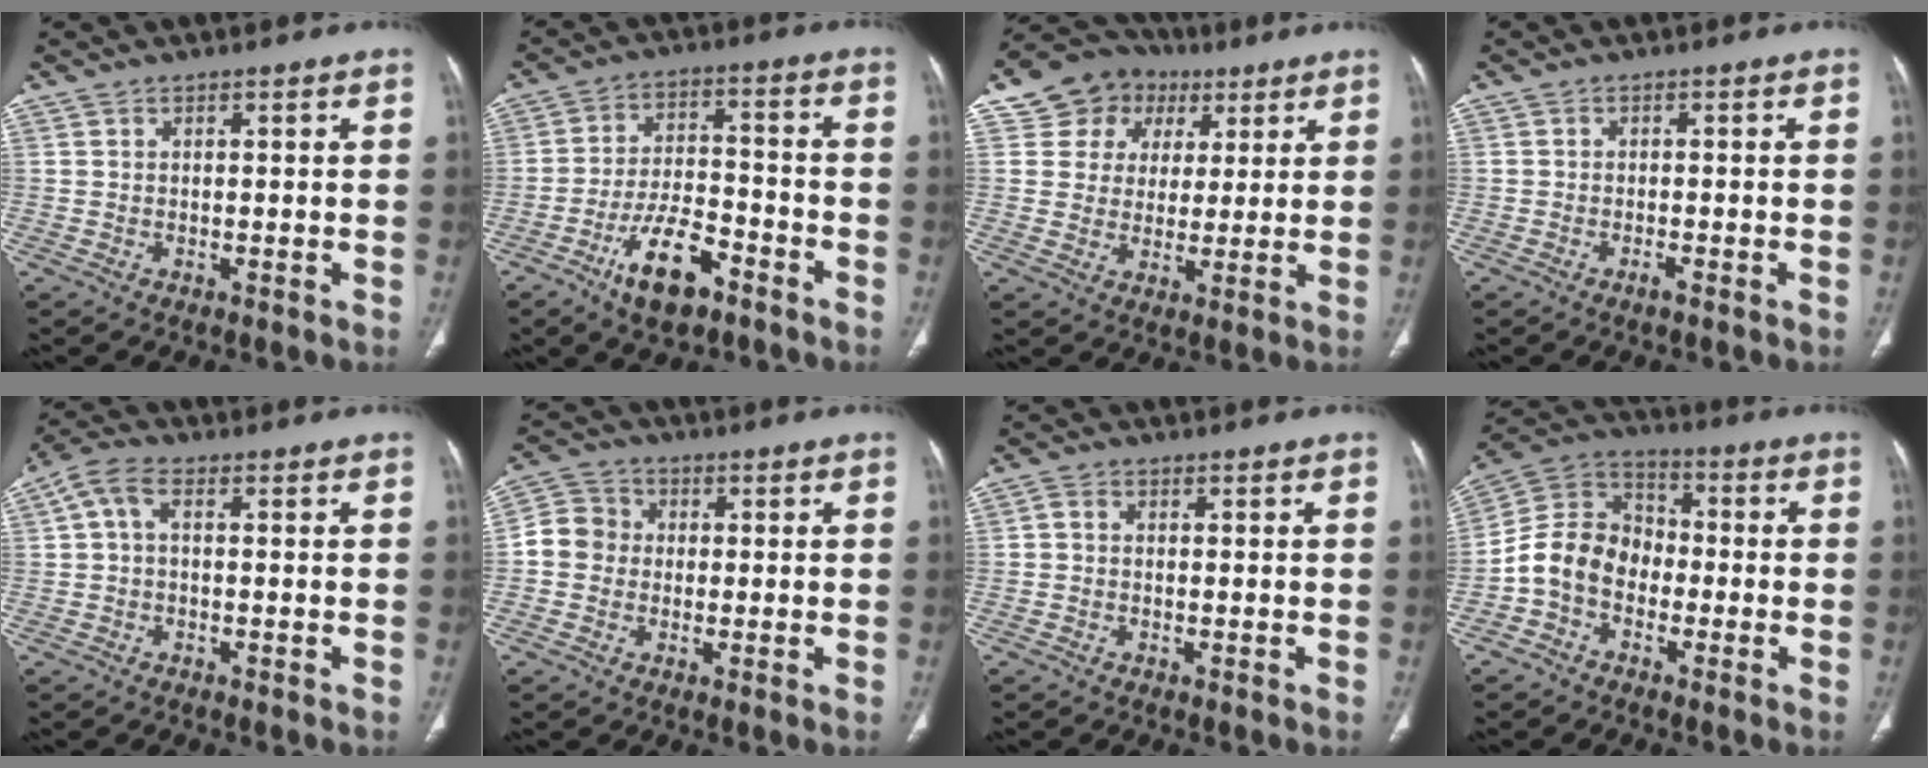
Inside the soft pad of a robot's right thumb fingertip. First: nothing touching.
{"total": 11.3, "force": [-6.7, 5.0, 7.7], "torque": [-0.129, 0.040, -0.113]}
{"total": 11.7, "force": [4.7, 10.1, 3.3], "torque": [-0.022, 0.009, 0.076]}
{"total": 1.1, "force": [-0.8, 0.2, 0.7], "torque": [-0.014, 0.001, -0.017]}
{"total": 4.7, "force": [0.5, 2.6, 3.9], "torque": [-0.082, 0.020, 0.003]}
{"total": 6.4, "force": [-0.3, 5.9, 2.5], "torque": [-0.030, 0.019, -0.020]}
{"total": 1.3, "force": [-0.2, 0.9, 0.9], "torque": [-0.015, 0.003, -0.007]}
{"total": 10.9, "force": [-3.2, 8.6, 5.9], "torque": [-0.096, 0.049, -0.074]}